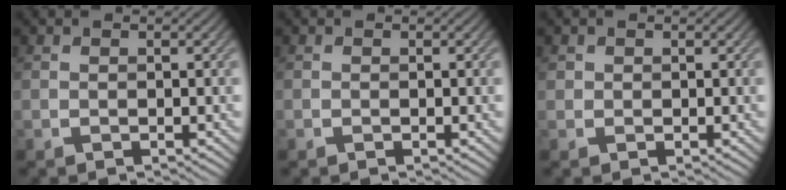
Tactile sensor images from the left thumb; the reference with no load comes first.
{"total": 0.0}
{"total": 0.7, "force": [0.4, 0.6, 0.0], "torque": [-0.001, -0.002, 0.009]}